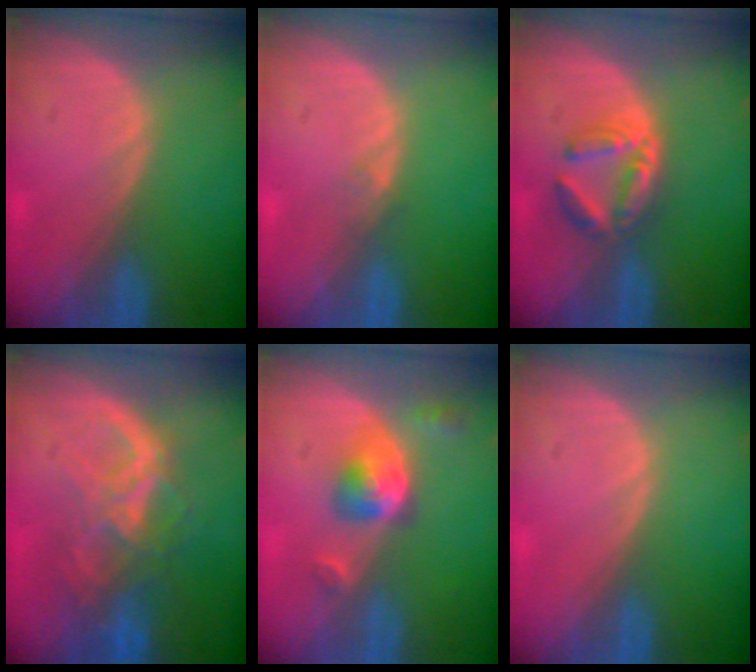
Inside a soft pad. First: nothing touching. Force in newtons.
{"total": 0.8, "press": 0.8, "slide": 0.0}
{"total": 5.3, "press": 5.2, "slide": 0.8}
{"total": 8.7, "press": 7.6, "slide": 4.4}
{"total": 5.5, "press": 5.0, "slide": 2.3}
{"total": 0.0}